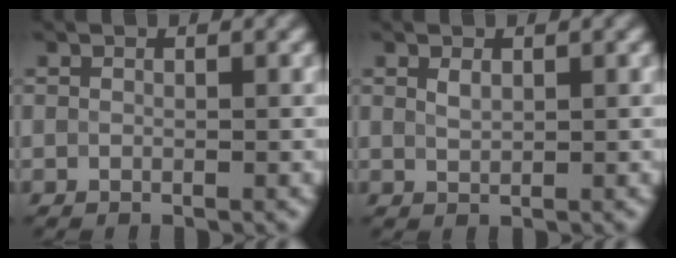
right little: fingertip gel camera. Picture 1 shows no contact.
{"total": 1.0, "force": [0.6, 0.4, 0.7], "torque": [-0.019, 0.001, 0.014]}